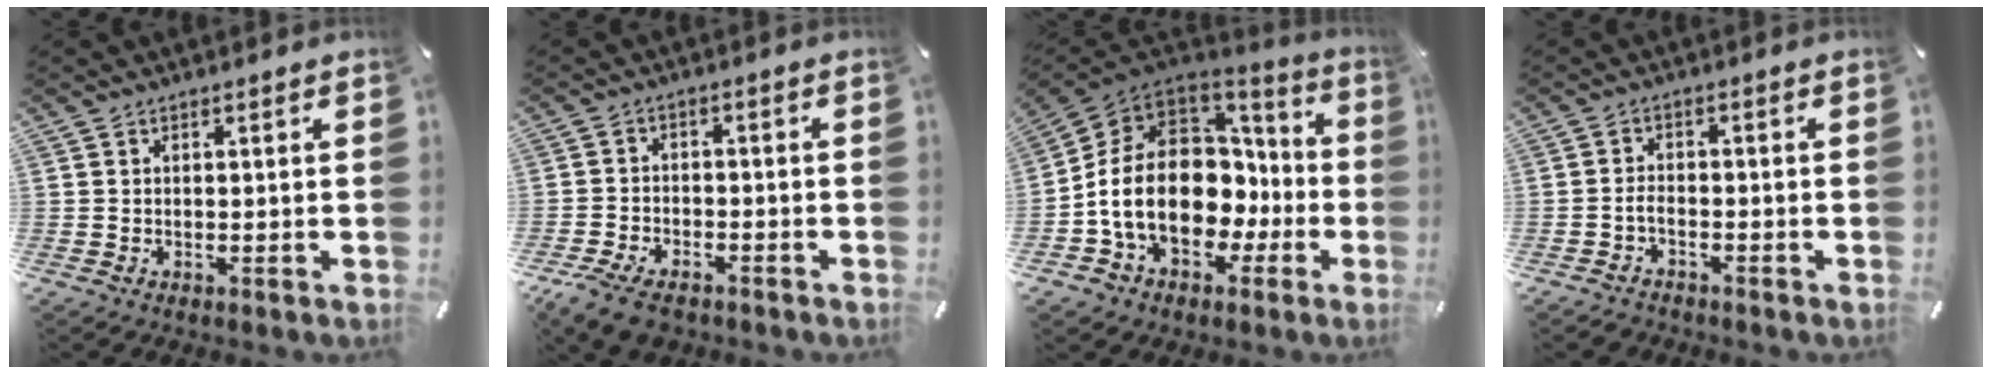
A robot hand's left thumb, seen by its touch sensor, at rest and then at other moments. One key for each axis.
{"total": 6.3, "fx": -4.5, "fy": 3.2, "fz": 2.8, "tx": -0.067, "ty": 0.015, "tz": -0.088}
{"total": 18.1, "fx": -1.9, "fy": 13.9, "fz": 11.3, "tx": -0.242, "ty": 0.004, "tz": -0.024}
{"total": 2.7, "fx": -1.6, "fy": 1.5, "fz": 1.5, "tx": -0.036, "ty": 0.007, "tz": -0.034}